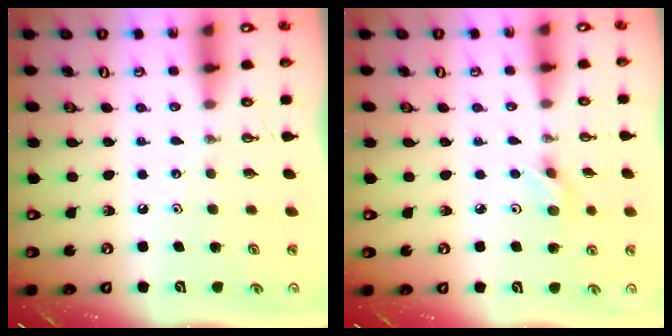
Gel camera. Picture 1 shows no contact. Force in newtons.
{"total": 3.9, "press": 3.7, "slide": 1.3}